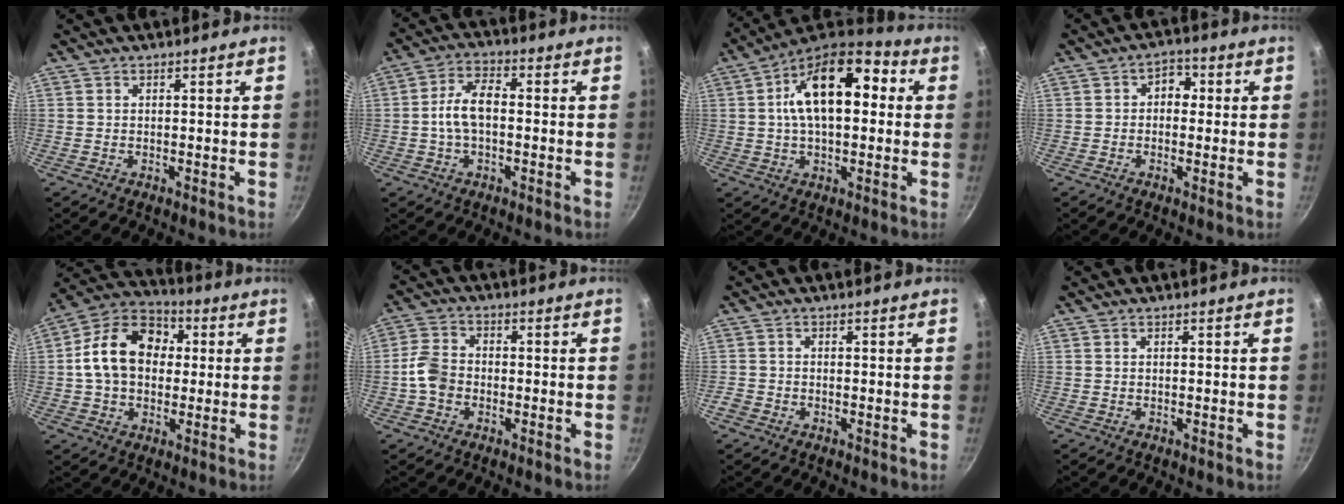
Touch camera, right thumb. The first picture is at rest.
{"total": 7.1, "force": [-0.6, 3.8, 5.9], "torque": [-0.109, 0.027, -0.017]}
{"total": 17.8, "force": [3.0, 10.0, 14.4], "torque": [-0.211, 0.030, 0.030]}
{"total": 4.1, "force": [0.3, 3.2, 2.6], "torque": [-0.015, 0.007, -0.004]}
{"total": 15.8, "force": [1.7, 12.0, 10.2], "torque": [-0.145, 0.031, 0.013]}
{"total": 5.7, "force": [-1.5, 4.4, 3.4], "torque": [-0.057, 0.019, -0.041]}
{"total": 1.6, "force": [-1.0, 1.2, 0.5], "torque": [-0.016, 0.002, -0.022]}
{"total": 0.0}